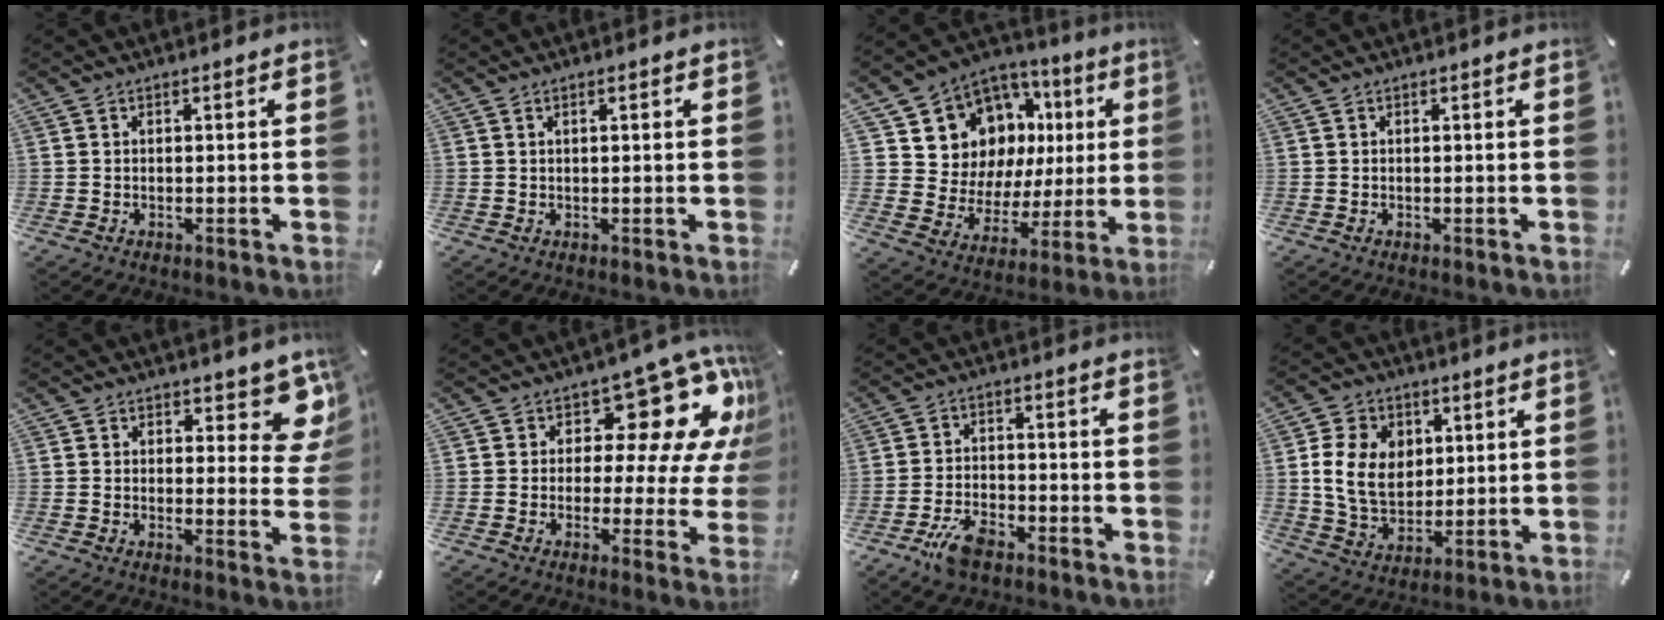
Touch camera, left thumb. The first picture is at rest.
{"total": 1.0, "force": [0.3, 0.2, 0.9], "torque": [-0.017, 0.001, 0.004]}
{"total": 12.2, "force": [6.4, 9.9, 2.8], "torque": [-0.064, -0.068, 0.136]}
{"total": 0.0}
{"total": 9.5, "force": [6.3, 4.6, 5.4], "torque": [-0.040, -0.048, 0.107]}
{"total": 16.6, "force": [8.3, 8.8, 11.4], "torque": [-0.148, -0.064, 0.136]}
{"total": 7.1, "force": [-4.5, 3.4, 4.4], "torque": [-0.089, 0.020, -0.082]}
{"total": 12.1, "force": [2.2, 9.8, 6.8], "torque": [-0.150, 0.011, 0.040]}